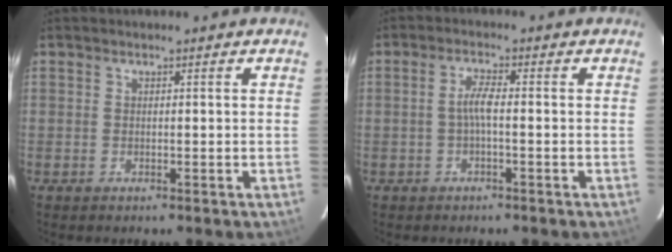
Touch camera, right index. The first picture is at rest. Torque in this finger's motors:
{"motor_torque": [0.54, -0.29, 0.32, 0.08]}